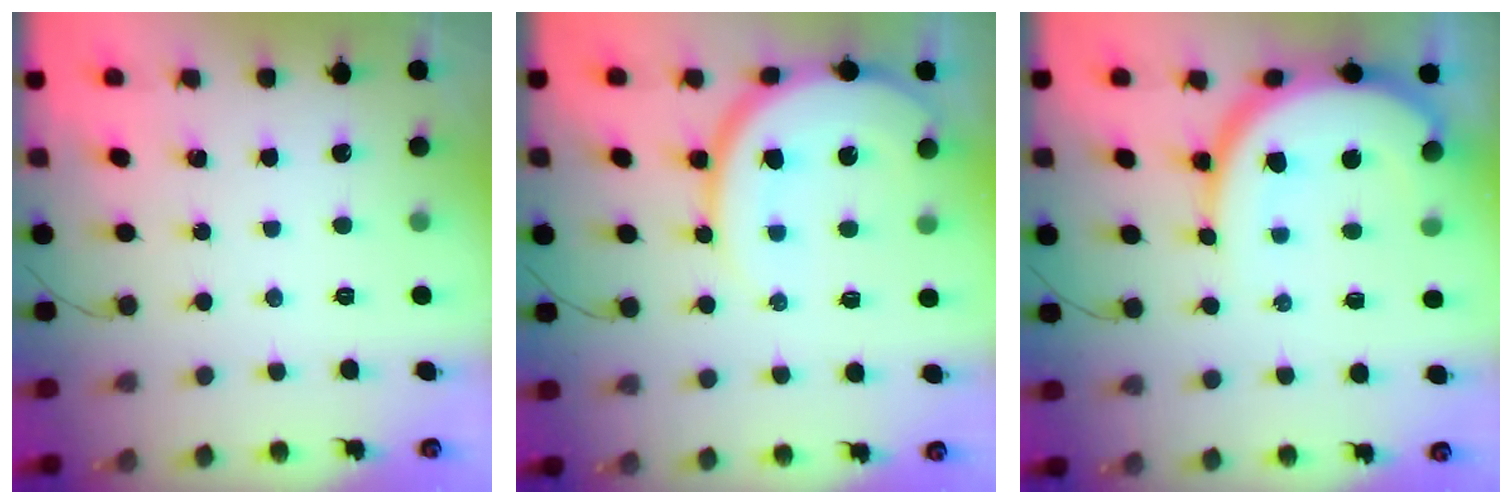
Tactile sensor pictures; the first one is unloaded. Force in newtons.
{"total": 13.7, "press": 13.7, "slide": 1.4}
{"total": 13.8, "press": 13.7, "slide": 1.5}